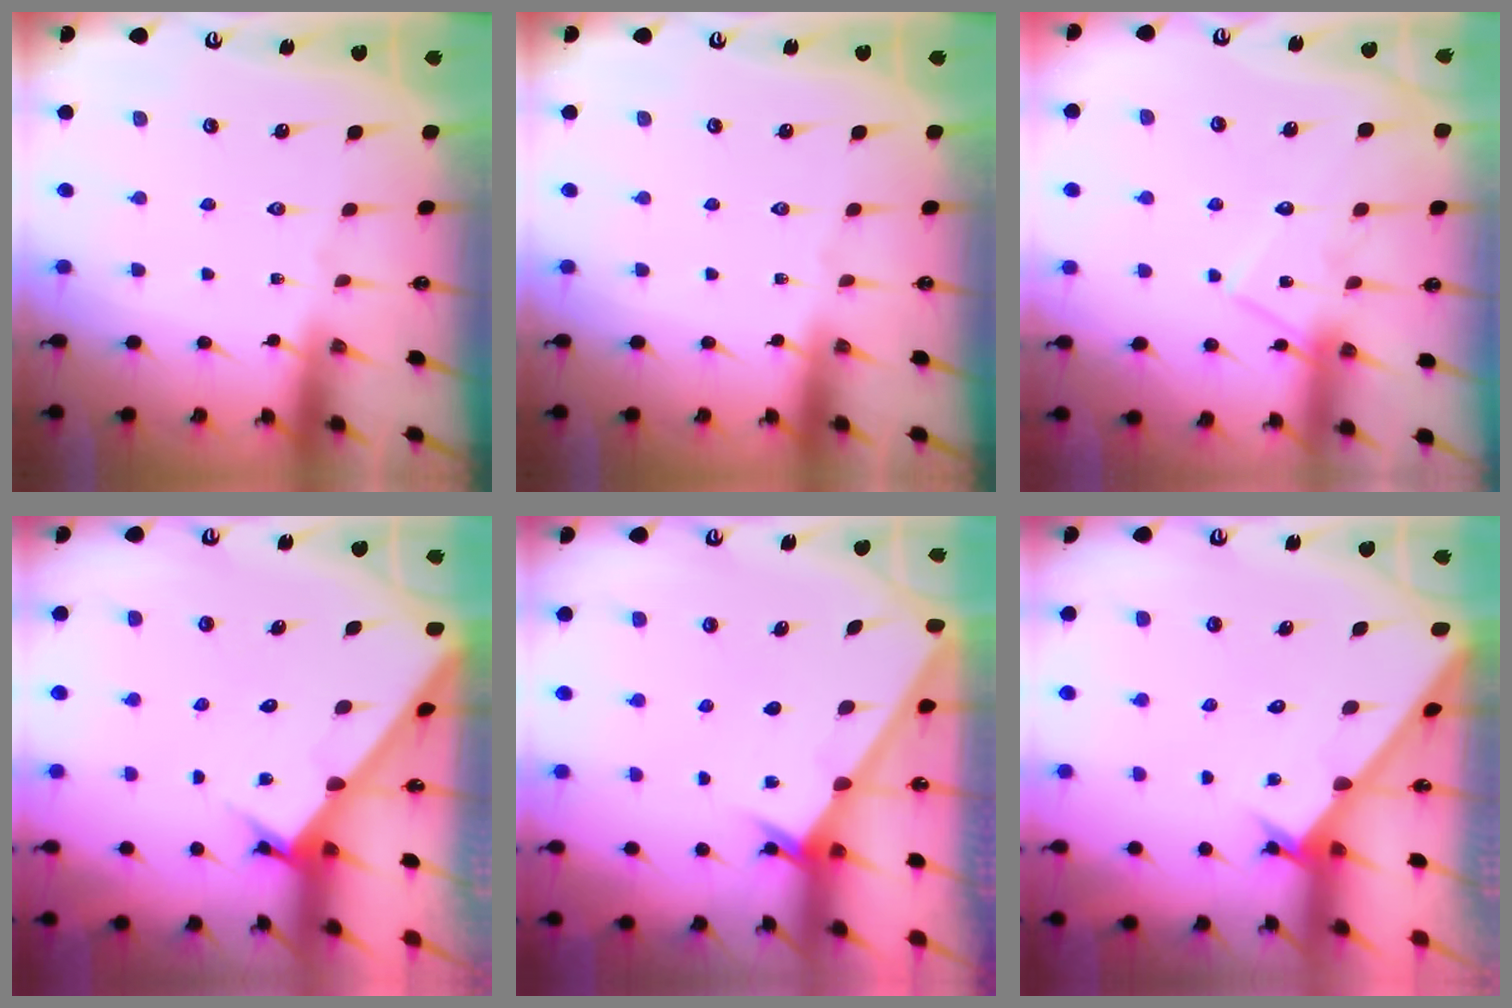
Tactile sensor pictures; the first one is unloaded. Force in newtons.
{"total": 0.0}
{"total": 12.1, "press": 12.0, "slide": 1.2}
{"total": 2.8, "press": 2.8, "slide": 0.2}
{"total": 2.3, "press": 2.3, "slide": 0.2}
{"total": 2.6, "press": 2.6, "slide": 0.2}